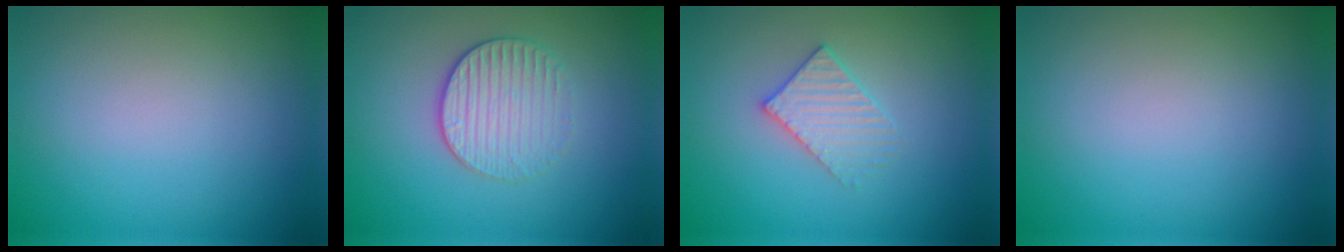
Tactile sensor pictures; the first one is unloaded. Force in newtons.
{"total": 3.1, "press": 2.7, "slide": 1.5}
{"total": 2.7, "press": 2.7, "slide": 0.5}
{"total": 0.0}